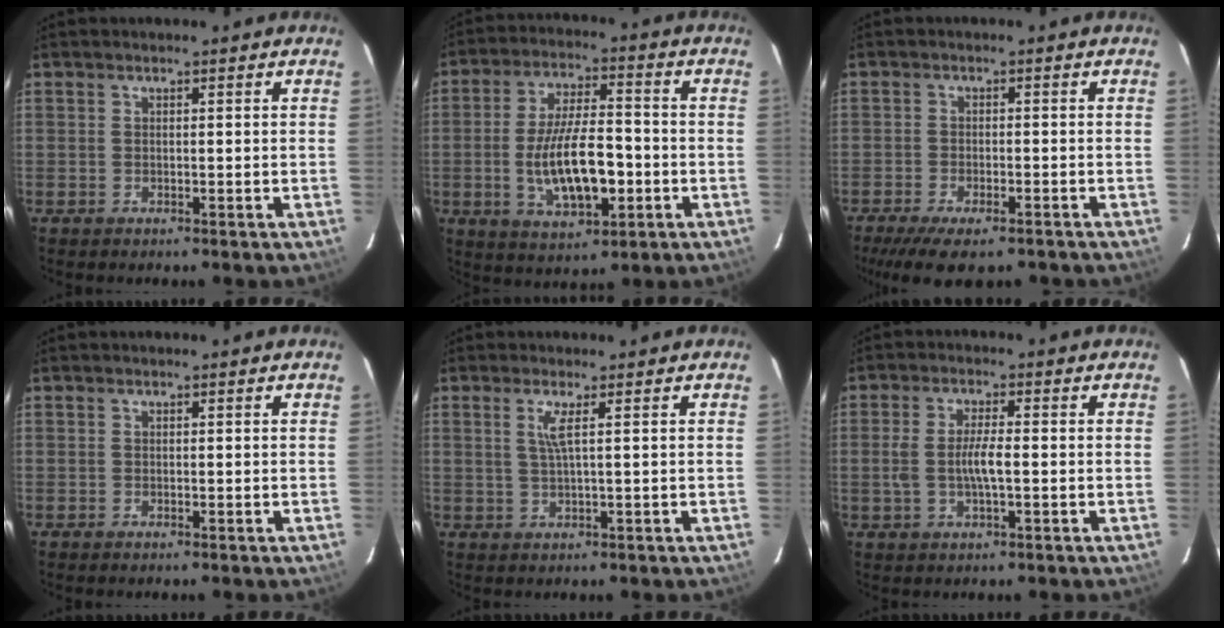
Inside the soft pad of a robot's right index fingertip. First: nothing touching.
{"total": 14.0, "force": [-3.1, 5.3, 12.6], "torque": [-0.243, -0.007, -0.044]}
{"total": 10.4, "force": [-7.9, 3.3, 5.9], "torque": [-0.135, -0.032, -0.128]}
{"total": 0.0}
{"total": 2.6, "force": [0.8, -0.6, 2.3], "torque": [-0.045, -0.003, 0.017]}
{"total": 5.3, "force": [-0.7, 1.3, 5.1], "torque": [-0.100, 0.001, -0.011]}